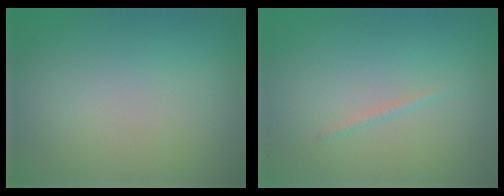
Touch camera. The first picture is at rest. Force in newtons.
{"total": 0.5, "press": 0.5, "slide": 0.1}